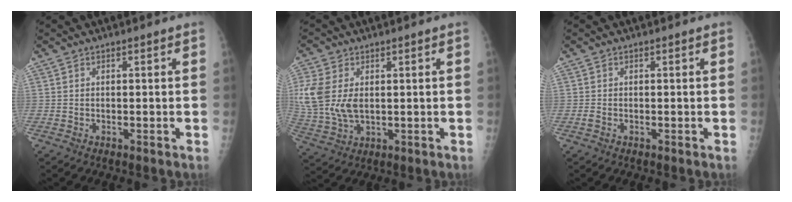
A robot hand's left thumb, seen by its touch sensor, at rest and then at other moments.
{"total": 11.7, "force": [2.0, 7.6, 8.7], "torque": [-0.210, -0.005, 0.046]}
{"total": 1.0, "force": [-0.4, 0.7, 0.6], "torque": [-0.015, -0.001, -0.007]}